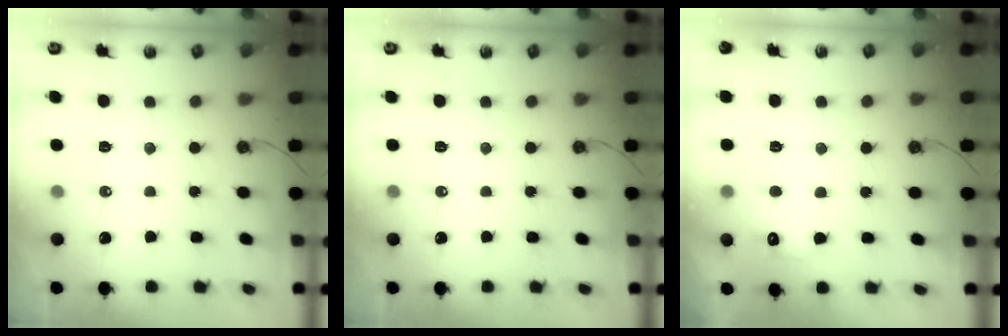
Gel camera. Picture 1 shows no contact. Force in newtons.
{"total": 0.0}
{"total": 8.6, "press": 8.6, "slide": 0.4}